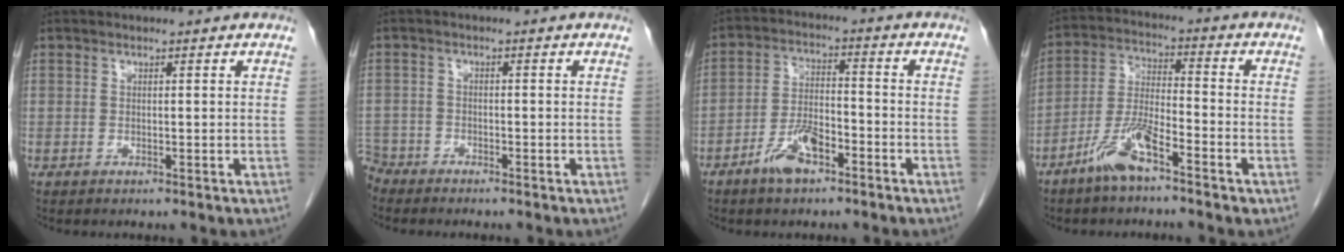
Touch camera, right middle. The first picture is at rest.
{"total": 4.1, "force": [-3.9, 1.4, -0.1], "torque": [0.003, -0.006, -0.077]}
{"total": 6.6, "force": [-4.1, 2.4, 4.6], "torque": [-0.098, 0.008, -0.077]}
{"total": 8.1, "force": [-5.4, 1.8, 5.8], "torque": [-0.130, -0.003, -0.107]}